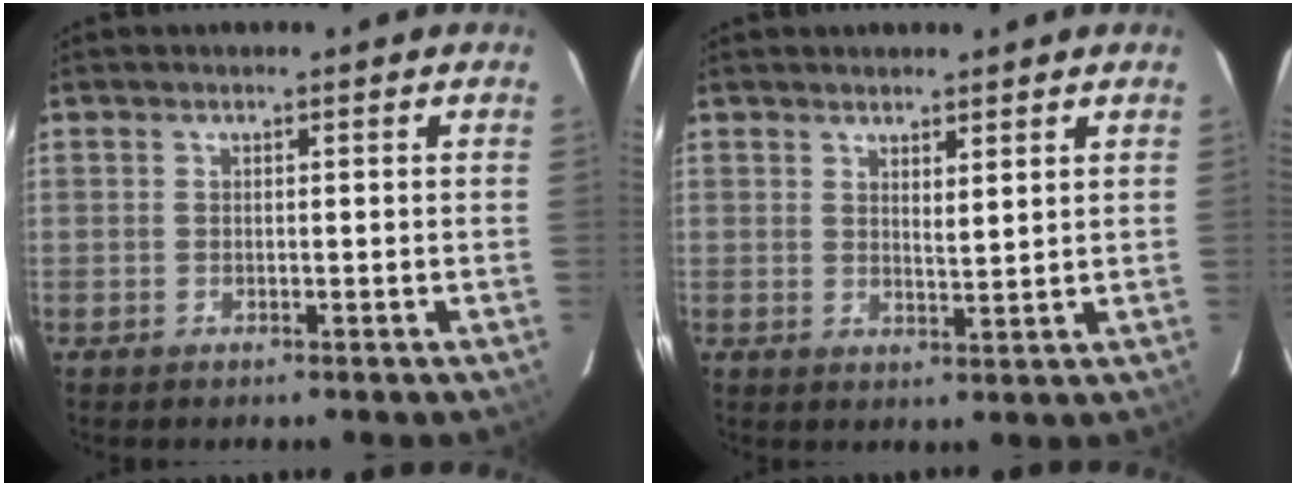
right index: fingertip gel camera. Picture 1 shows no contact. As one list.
[{"total": 3.1, "force": [2.4, 0.1, 2.0], "torque": [-0.032, -0.005, 0.038]}]